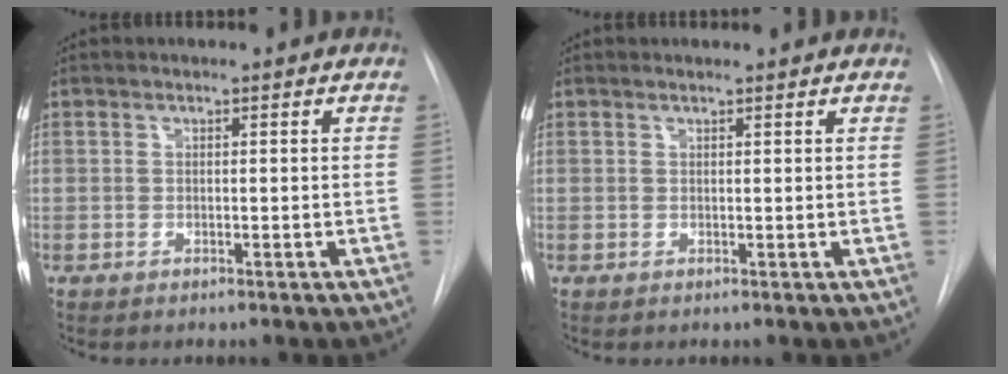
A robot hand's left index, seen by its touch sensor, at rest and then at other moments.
{"total": 1.4, "force": [1.4, -0.1, 0.3], "torque": [-0.011, 0.008, 0.018]}